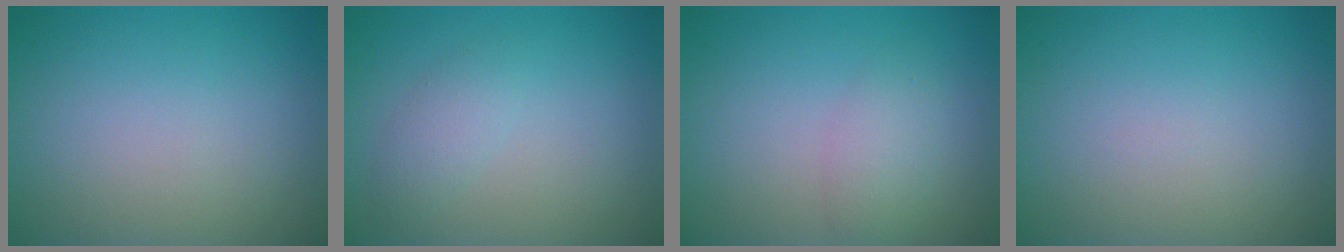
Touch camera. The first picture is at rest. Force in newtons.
{"total": 1.7, "press": 1.7, "slide": 0.0}
{"total": 2.1, "press": 2.1, "slide": 0.0}
{"total": 0.0}